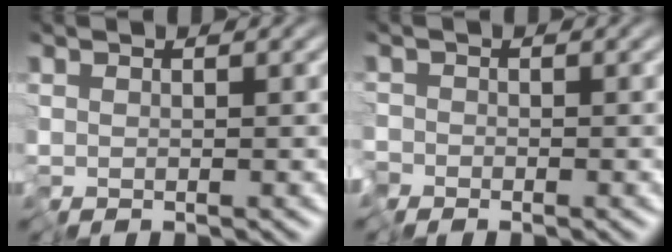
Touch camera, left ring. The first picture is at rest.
{"total": 1.5, "force": [-1.2, 0.9, 0.0], "torque": [-0.002, -0.007, -0.027]}